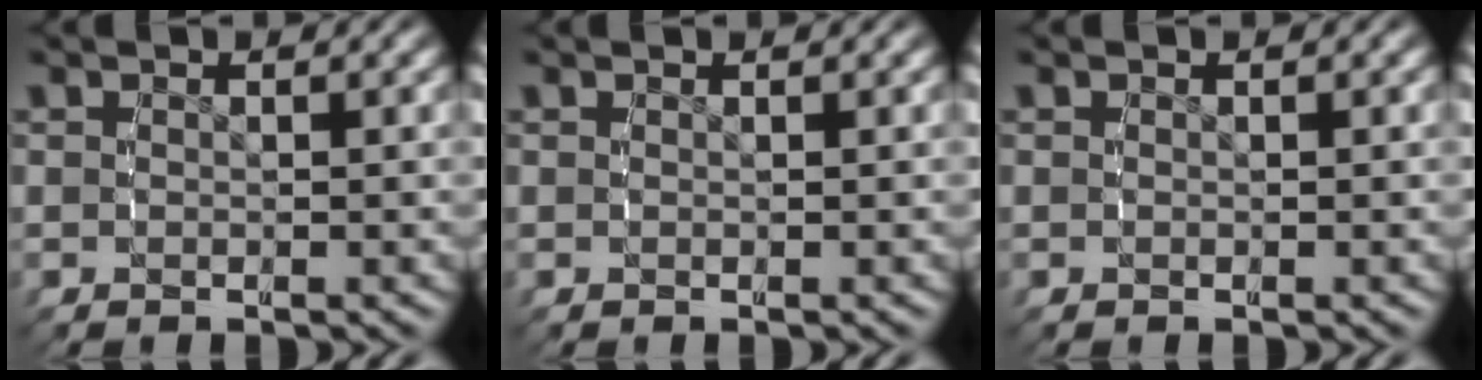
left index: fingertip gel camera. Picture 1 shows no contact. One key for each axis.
{"total": 0.0}
{"total": 0.0}